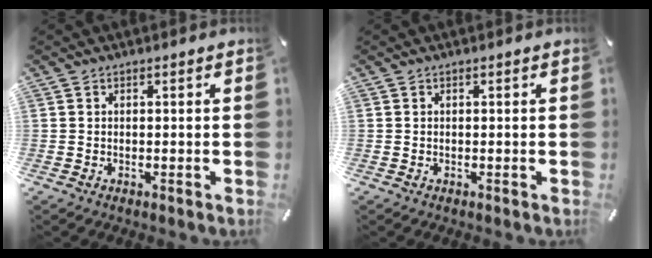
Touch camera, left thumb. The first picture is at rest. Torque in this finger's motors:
{"motor_torque": [-0.03, -0.03, 0.00, 0.00, 0.00]}